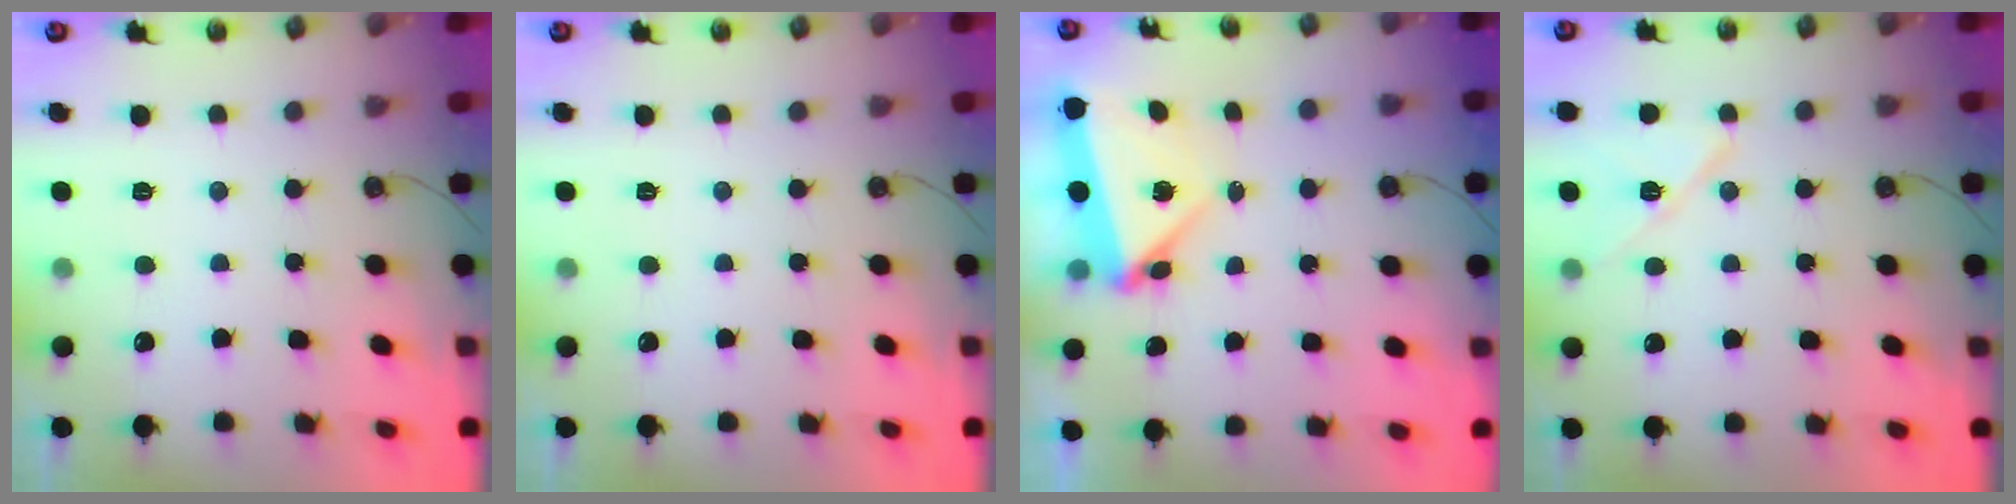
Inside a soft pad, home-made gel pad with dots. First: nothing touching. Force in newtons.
{"total": 0.0}
{"total": 6.9, "press": 4.8, "slide": 4.9}
{"total": 9.8, "press": 9.7, "slide": 1.1}